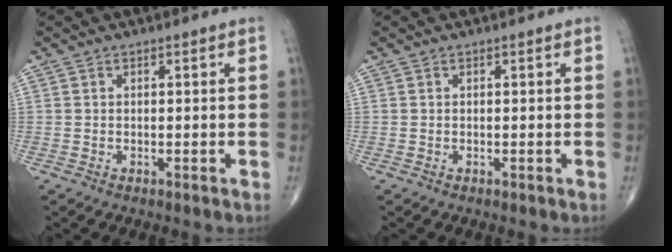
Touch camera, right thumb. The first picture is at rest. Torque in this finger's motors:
{"motor_torque": [0.01, 0.14, 0.00, 0.00, 0.01]}